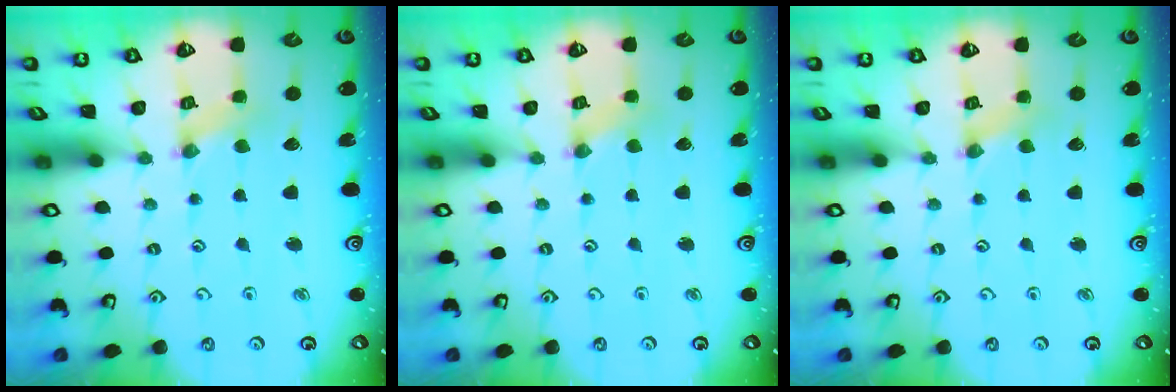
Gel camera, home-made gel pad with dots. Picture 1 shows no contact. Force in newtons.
{"total": 0.0}
{"total": 1.9, "press": 1.9, "slide": 0.3}